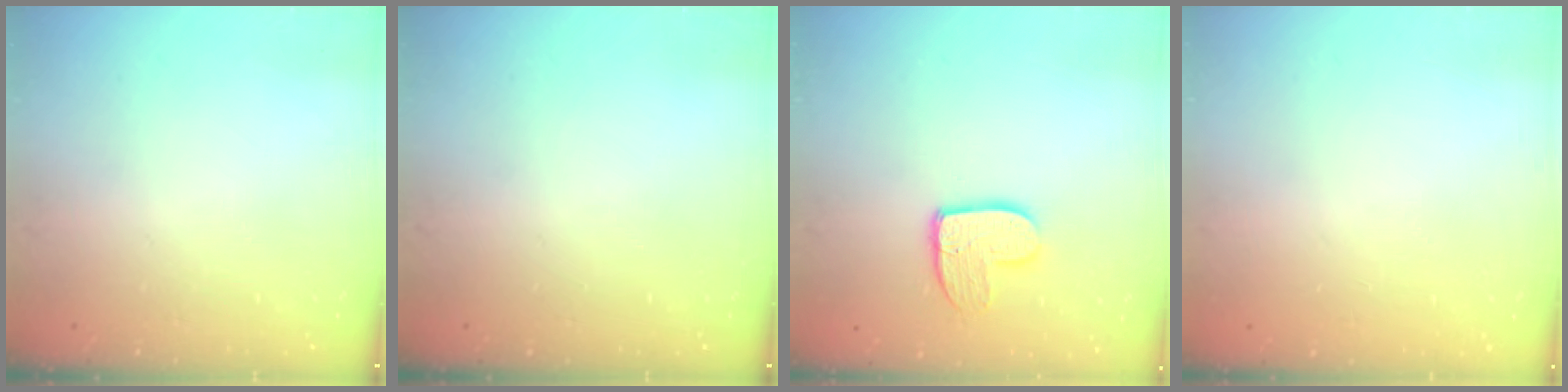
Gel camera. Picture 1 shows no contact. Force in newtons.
{"total": 0.0}
{"total": 10.0, "press": 10.0, "slide": 0.5}
{"total": 0.0}